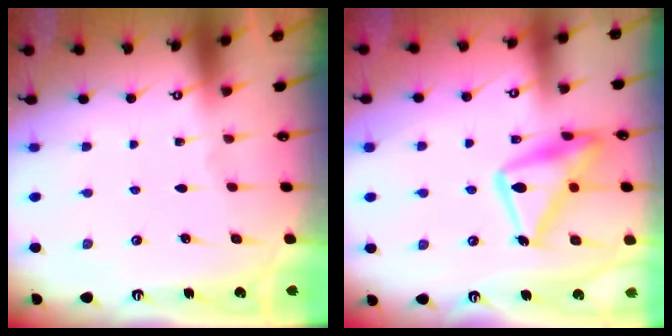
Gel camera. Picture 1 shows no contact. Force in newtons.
{"total": 19.3, "press": 19.3, "slide": 1.3}